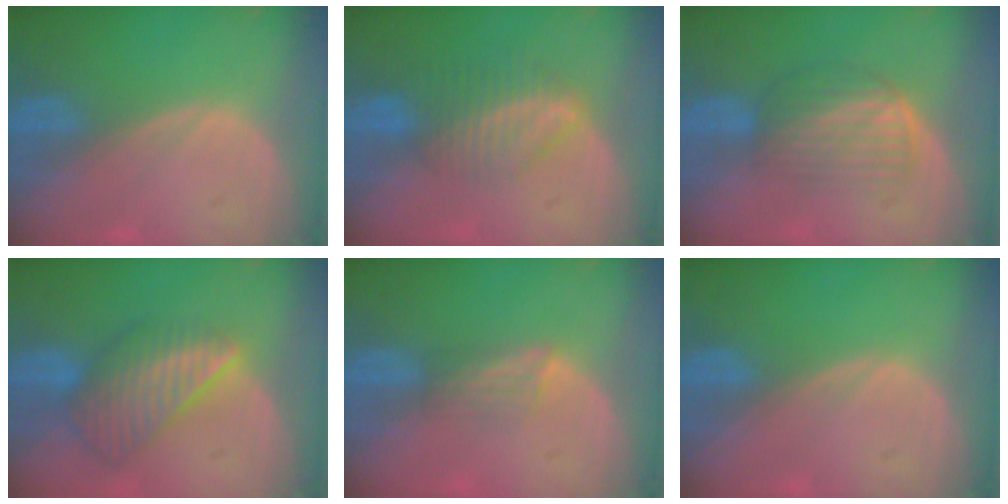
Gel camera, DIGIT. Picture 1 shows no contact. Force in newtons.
{"total": 6.9, "press": 6.0, "slide": 3.5}
{"total": 6.0, "press": 5.5, "slide": 2.3}
{"total": 8.7, "press": 7.6, "slide": 4.2}
{"total": 2.8, "press": 2.5, "slide": 1.4}
{"total": 0.0}